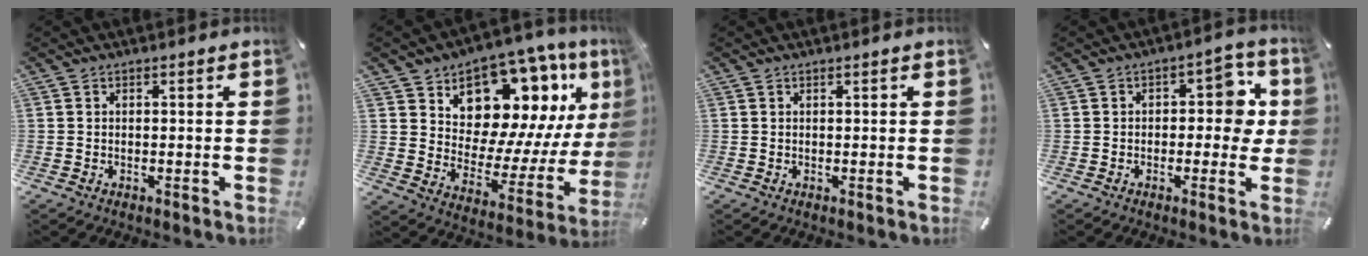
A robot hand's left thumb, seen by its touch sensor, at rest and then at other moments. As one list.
[{"total": 15.0, "force": [9.9, 9.4, 6.1], "torque": [-0.090, -0.098, 0.173]}, {"total": 0.0}, {"total": 8.3, "force": [0.9, 5.1, 6.5], "torque": [-0.069, -0.001, 0.004]}]